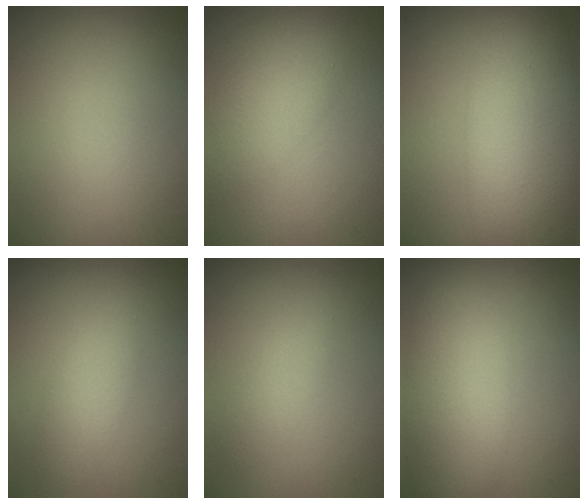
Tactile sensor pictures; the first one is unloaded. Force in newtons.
{"total": 4.9, "press": 4.8, "slide": 0.3}
{"total": 10.6, "press": 10.6, "slide": 0.1}
{"total": 2.7, "press": 2.7, "slide": 0.1}
{"total": 2.0, "press": 2.0, "slide": 0.1}
{"total": 6.8, "press": 6.8, "slide": 0.5}